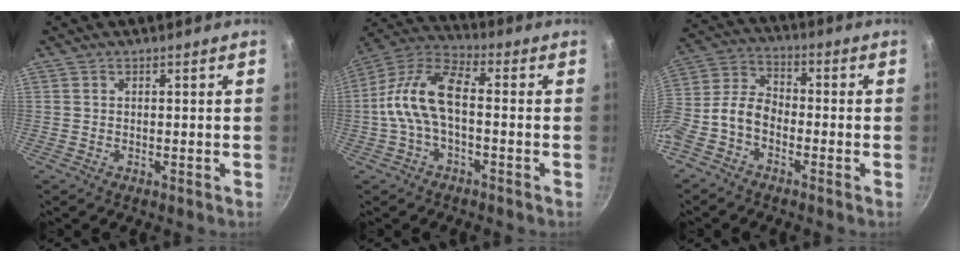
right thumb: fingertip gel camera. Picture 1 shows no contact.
{"total": 11.7, "force": [-1.6, 5.5, 10.2], "torque": [-0.201, 0.039, -0.047]}
{"total": 9.4, "force": [-3.2, 6.3, 6.2], "torque": [-0.130, 0.053, -0.078]}